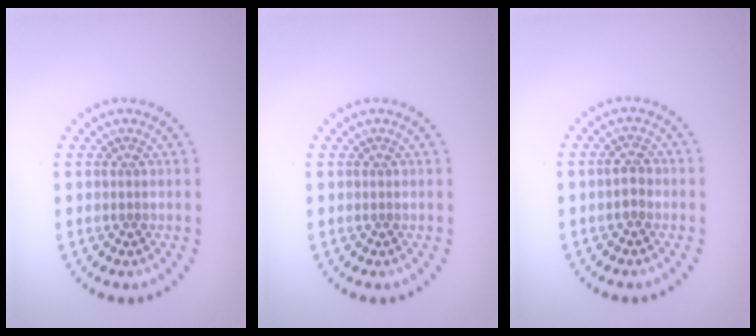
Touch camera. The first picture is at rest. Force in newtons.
{"total": 0.0}
{"total": 1.5, "press": 1.4, "slide": 0.2}